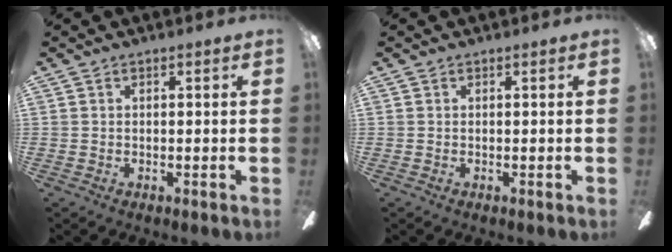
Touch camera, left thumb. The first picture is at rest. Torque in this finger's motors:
{"motor_torque": [0.00, 0.00, 0.00, 0.00, 0.00]}